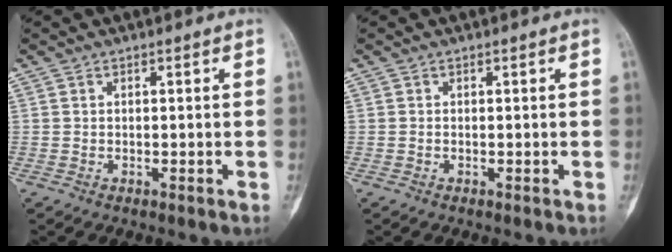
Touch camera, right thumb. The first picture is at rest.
{"total": 0.0}